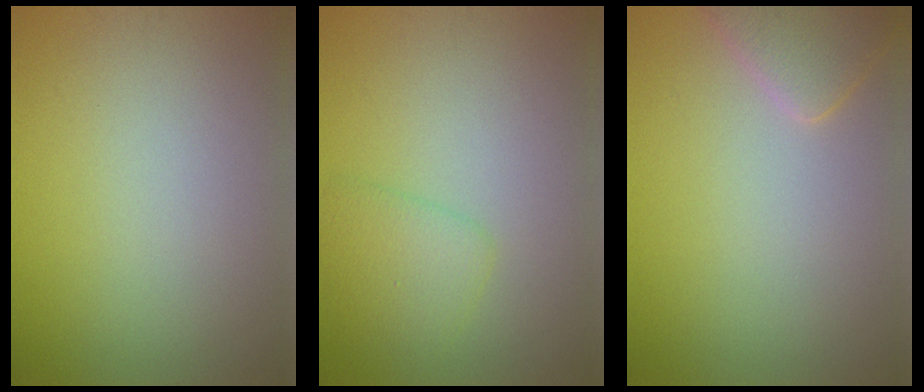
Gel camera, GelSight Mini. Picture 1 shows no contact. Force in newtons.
{"total": 2.6, "press": 2.6, "slide": 0.0}
{"total": 2.8, "press": 2.8, "slide": 0.1}